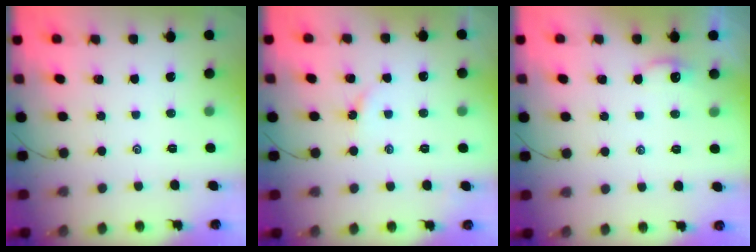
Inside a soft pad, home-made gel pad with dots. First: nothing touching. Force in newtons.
{"total": 1.9, "press": 1.9, "slide": 0.3}
{"total": 2.1, "press": 2.0, "slide": 0.3}